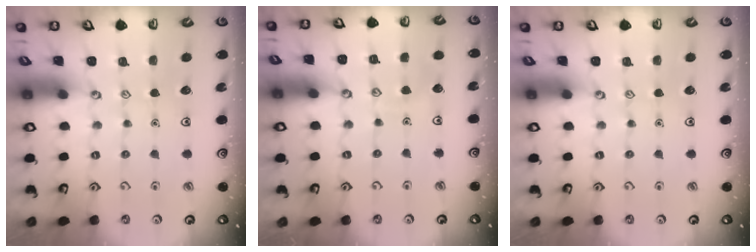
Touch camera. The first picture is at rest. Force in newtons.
{"total": 3.7, "press": 3.7, "slide": 0.3}
{"total": 0.0}